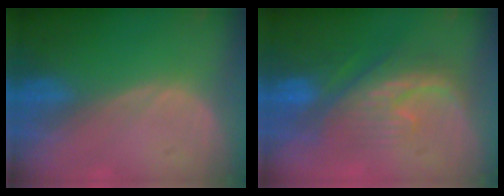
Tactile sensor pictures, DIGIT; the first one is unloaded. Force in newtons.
{"total": 8.1, "press": 8.0, "slide": 1.0}